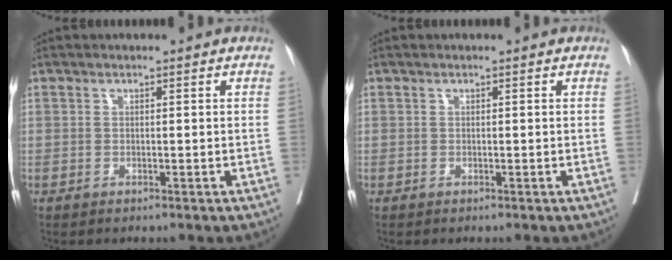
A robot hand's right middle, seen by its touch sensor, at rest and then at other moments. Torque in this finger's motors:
{"motor_torque": [0.00, 0.00, 0.00, 0.00]}